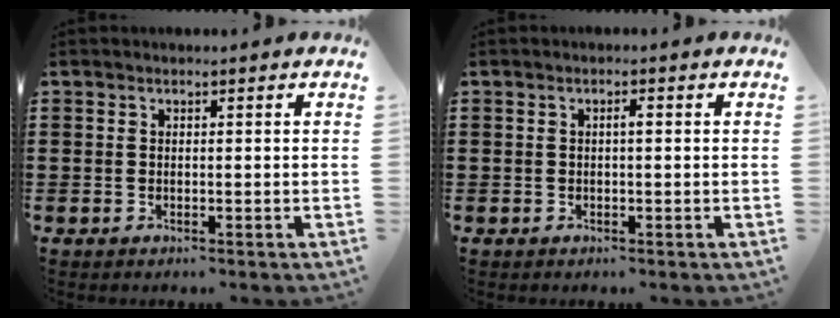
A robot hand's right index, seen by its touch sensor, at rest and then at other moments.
{"total": 0.9, "force": [0.0, 0.2, 0.9], "torque": [-0.018, -0.001, 0.000]}